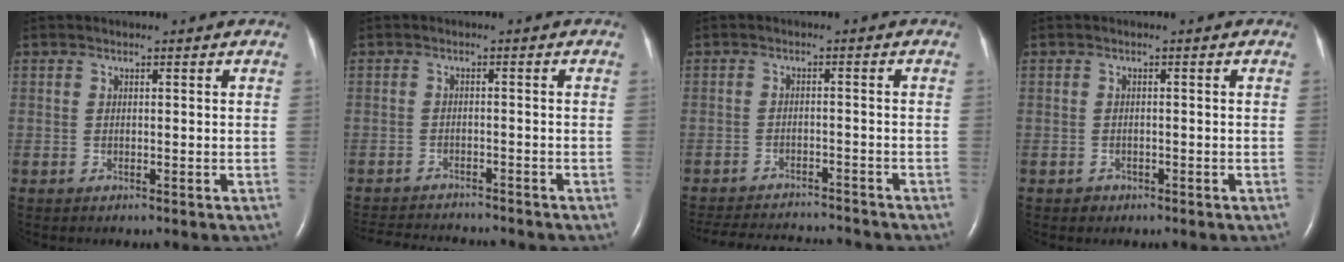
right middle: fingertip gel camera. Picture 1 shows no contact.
{"total": 9.7, "force": [-9.2, 1.3, 2.7], "torque": [-0.048, -0.004, -0.130]}
{"total": 12.8, "force": [-12.2, 1.9, 3.3], "torque": [-0.067, 0.002, -0.168]}
{"total": 1.0, "force": [-0.7, 0.8, 0.0], "torque": [-0.002, 0.003, -0.011]}